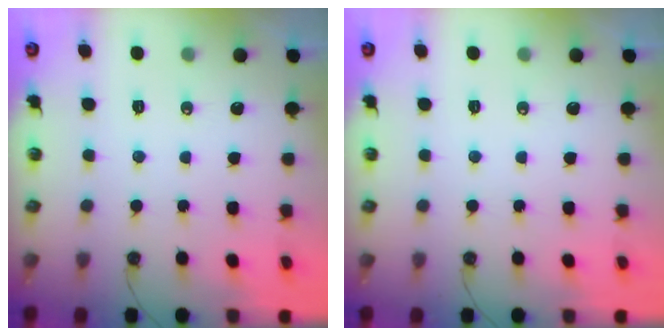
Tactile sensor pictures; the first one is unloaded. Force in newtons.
{"total": 0.0}